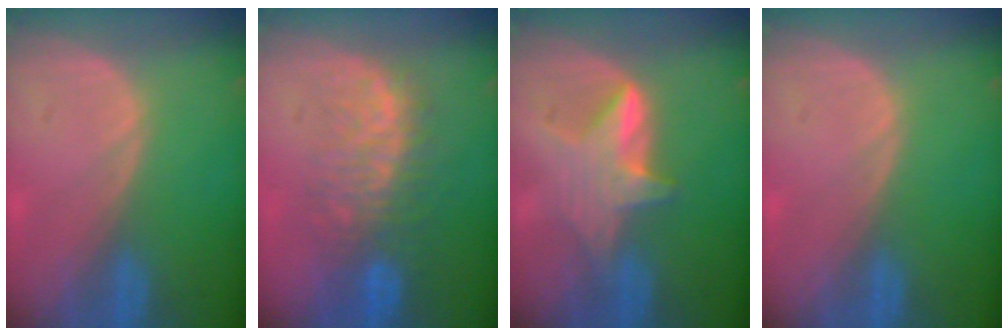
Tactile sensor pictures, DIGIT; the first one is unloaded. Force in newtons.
{"total": 8.7, "press": 8.1, "slide": 3.1}
{"total": 6.0, "press": 5.7, "slide": 1.9}
{"total": 0.0}